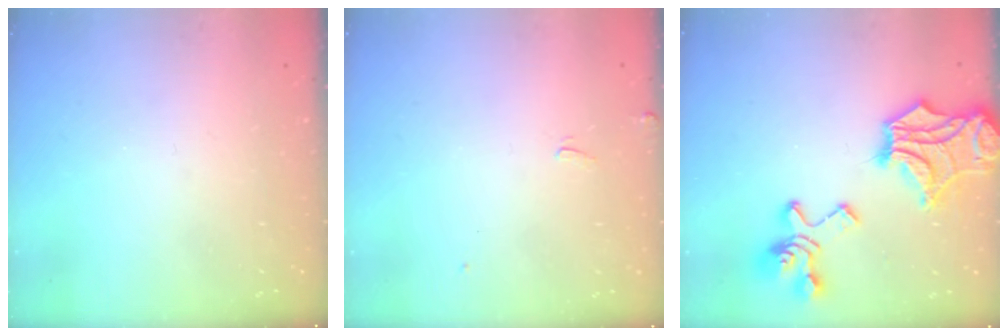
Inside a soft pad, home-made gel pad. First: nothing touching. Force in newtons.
{"total": 1.2, "press": 1.0, "slide": 0.6}
{"total": 21.3, "press": 20.8, "slide": 4.6}